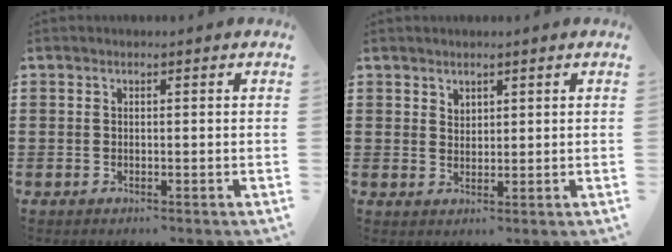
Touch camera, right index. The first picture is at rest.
{"total": 0.7, "force": [0.6, 0.4, 0.1], "torque": [-0.004, -0.001, 0.012]}